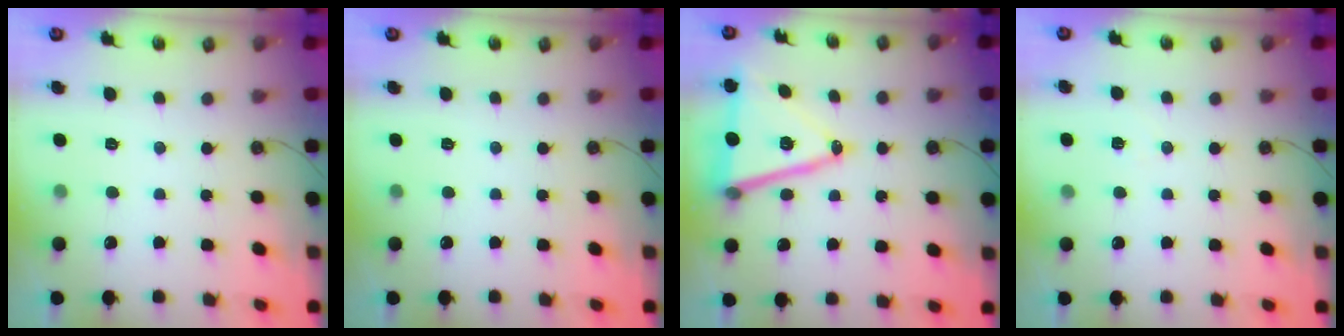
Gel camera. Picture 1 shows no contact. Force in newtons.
{"total": 0.0}
{"total": 16.9, "press": 16.5, "slide": 3.8}
{"total": 3.9, "press": 3.7, "slide": 1.0}